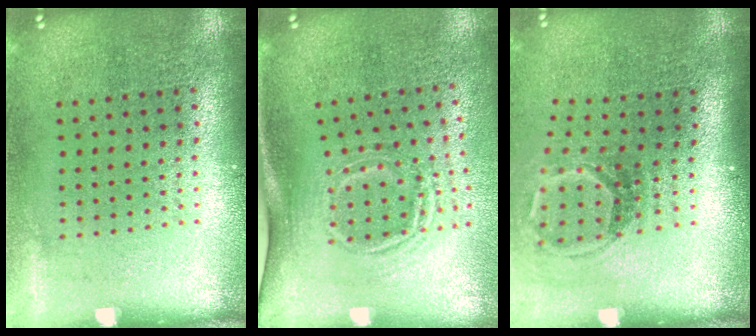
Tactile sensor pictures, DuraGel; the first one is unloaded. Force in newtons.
{"total": 1.9, "press": 1.3, "slide": 1.4}
{"total": 1.8, "press": 1.2, "slide": 1.4}